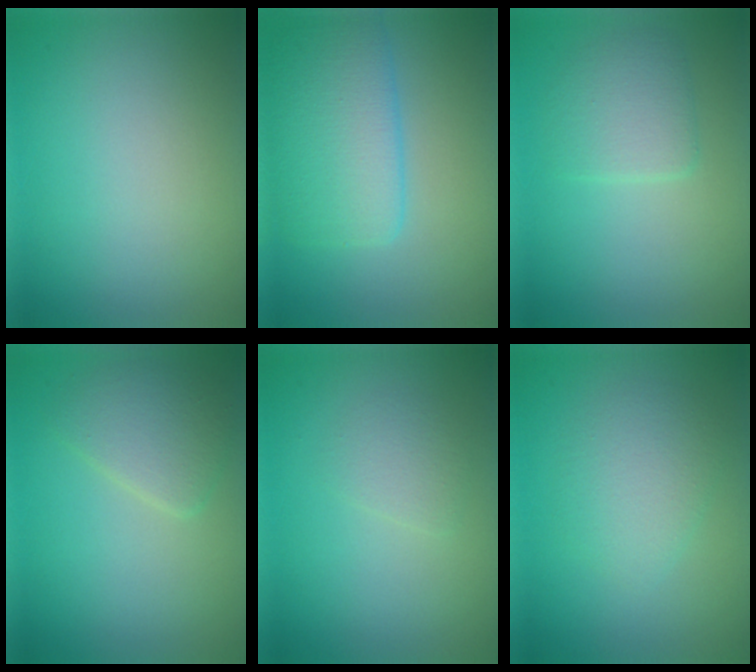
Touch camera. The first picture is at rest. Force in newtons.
{"total": 5.7, "press": 5.7, "slide": 0.2}
{"total": 2.5, "press": 2.5, "slide": 0.4}
{"total": 2.9, "press": 2.9, "slide": 0.1}
{"total": 1.4, "press": 1.4, "slide": 0.1}
{"total": 3.0, "press": 3.0, "slide": 0.1}